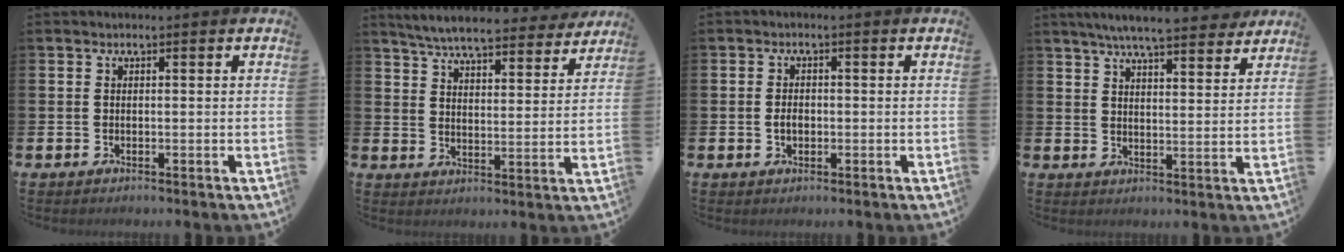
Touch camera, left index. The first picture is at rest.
{"total": 6.8, "force": [6.4, 1.0, 2.0], "torque": [-0.052, -0.038, 0.110]}
{"total": 1.9, "force": [-0.2, 1.3, 1.3], "torque": [-0.016, 0.002, -0.009]}
{"total": 7.0, "force": [6.6, 0.5, 2.3], "torque": [-0.055, -0.033, 0.117]}